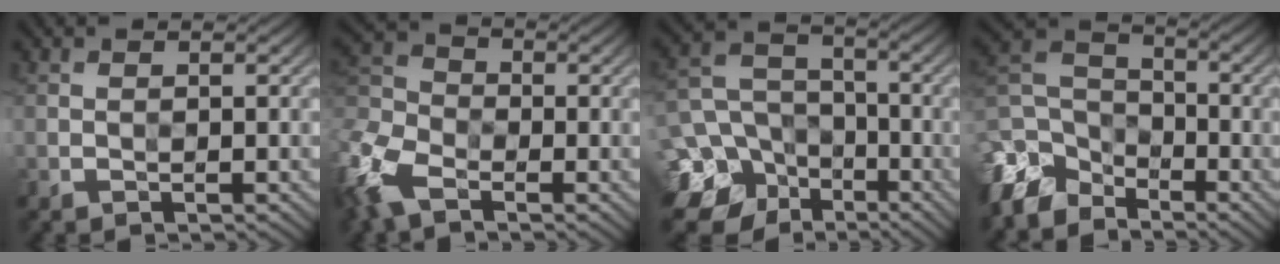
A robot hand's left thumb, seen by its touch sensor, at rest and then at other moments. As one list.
[{"total": 9.9, "force": [-5.5, 5.5, 6.0], "torque": [-0.175, -0.021, -0.130]}, {"total": 14.1, "force": [-6.3, 11.2, 5.8], "torque": [-0.187, -0.032, -0.113]}, {"total": 10.1, "force": [-6.8, 6.3, 4.1], "torque": [-0.127, -0.006, -0.153]}]